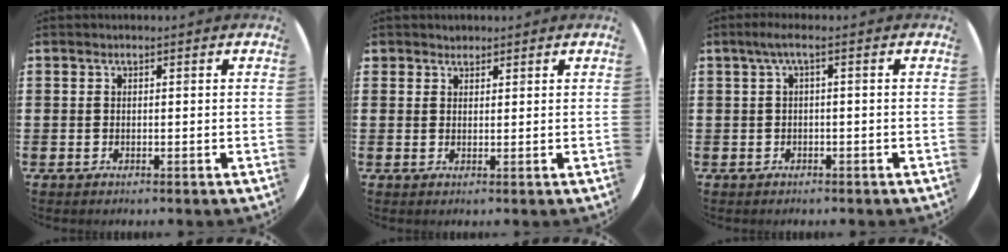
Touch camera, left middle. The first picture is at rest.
{"total": 1.3, "force": [1.2, 0.5, -0.1], "torque": [0.001, 0.002, 0.024]}
{"total": 1.8, "force": [-0.2, 0.0, 1.8], "torque": [-0.028, 0.003, -0.007]}